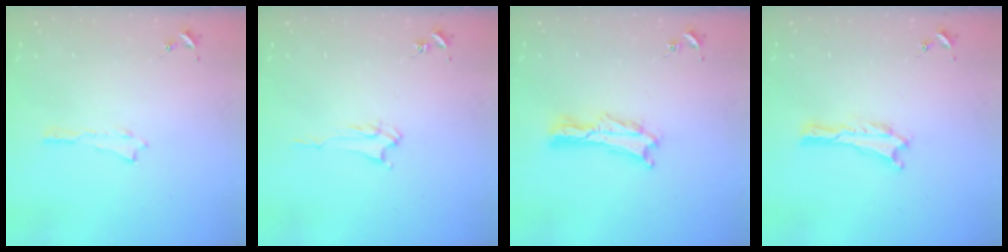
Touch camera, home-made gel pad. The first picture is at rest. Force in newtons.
{"total": 2.4, "press": 2.4, "slide": 0.3}
{"total": 2.1, "press": 2.1, "slide": 0.3}
{"total": 0.0}